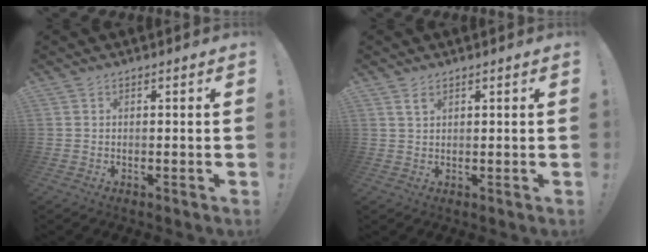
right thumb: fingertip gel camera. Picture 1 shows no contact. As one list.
[{"total": 2.1, "force": [1.3, 1.1, 1.2], "torque": [-0.014, -0.005, 0.023]}]